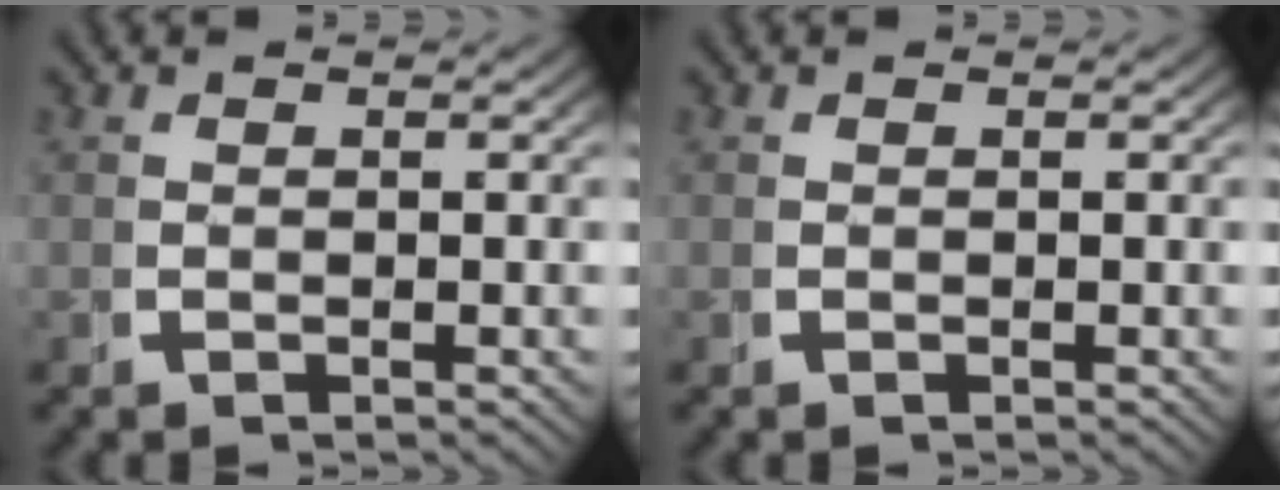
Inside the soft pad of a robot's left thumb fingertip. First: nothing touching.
{"total": 0.0}